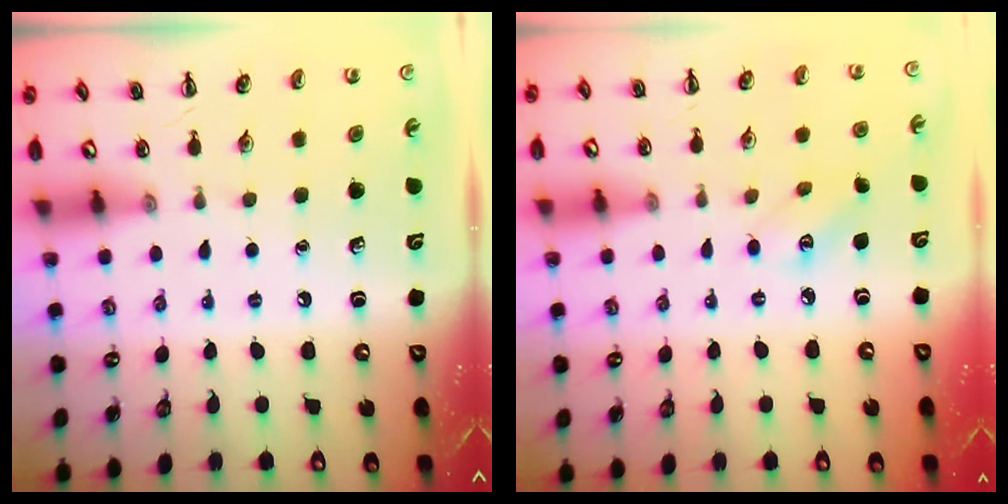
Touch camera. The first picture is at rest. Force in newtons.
{"total": 3.6, "press": 3.5, "slide": 1.1}